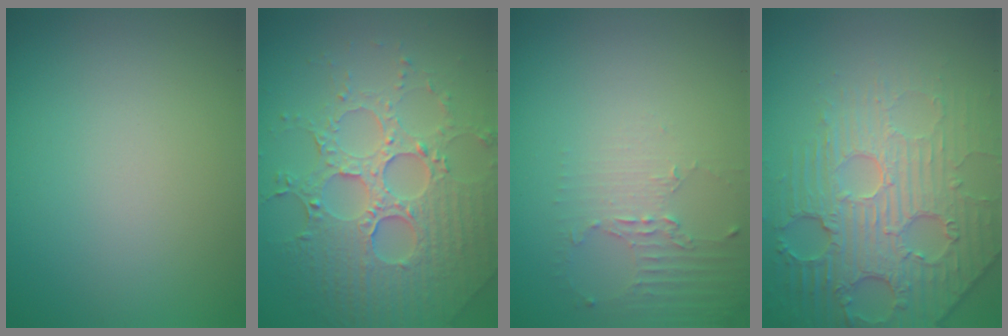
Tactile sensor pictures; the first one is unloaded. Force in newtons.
{"total": 6.6, "press": 5.3, "slide": 4.1}
{"total": 2.0, "press": 1.5, "slide": 1.4}
{"total": 5.3, "press": 4.8, "slide": 2.2}